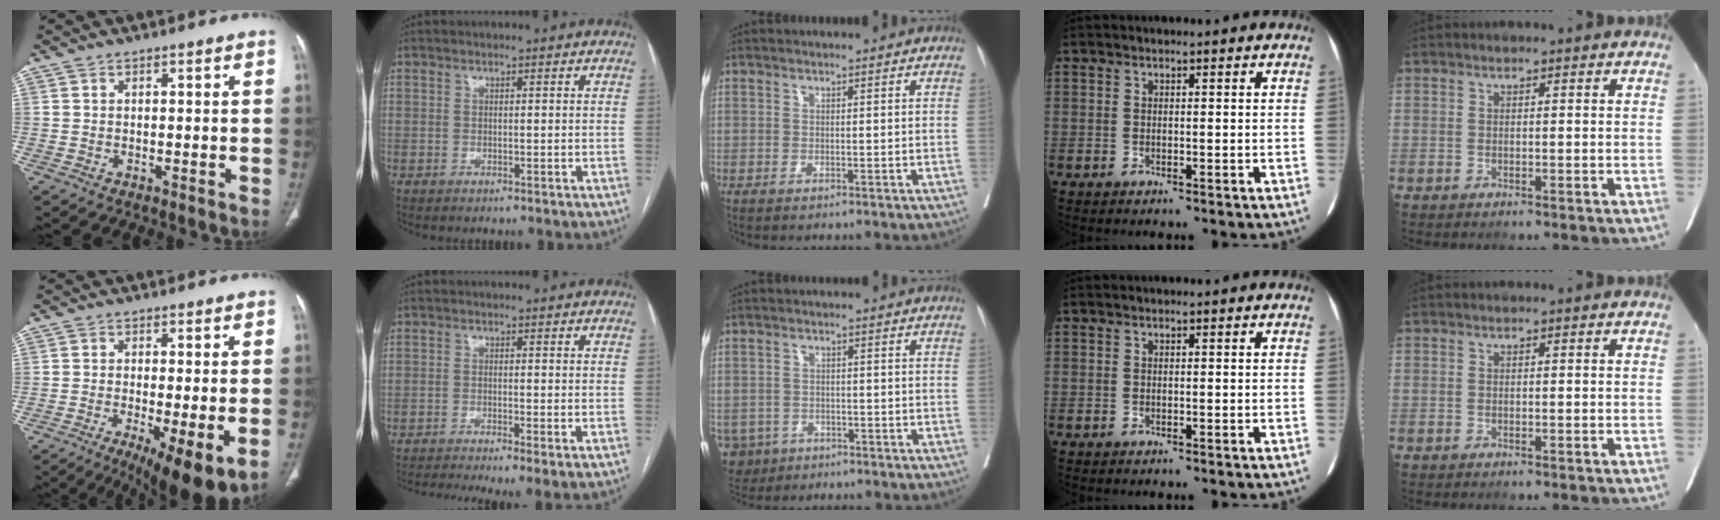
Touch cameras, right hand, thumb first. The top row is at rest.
{"thumb": {"total": 12.4, "force": [-4.6, 3.3, 11.1], "torque": [-0.161, -0.017, -0.065]}, "index": {"total": 7.8, "force": [-5.5, 0.7, 5.4], "torque": [-0.081, -0.010, -0.089]}, "middle": {"total": 5.5, "force": [-3.0, 4.5, 0.8], "torque": [-0.020, 0.004, -0.045]}}